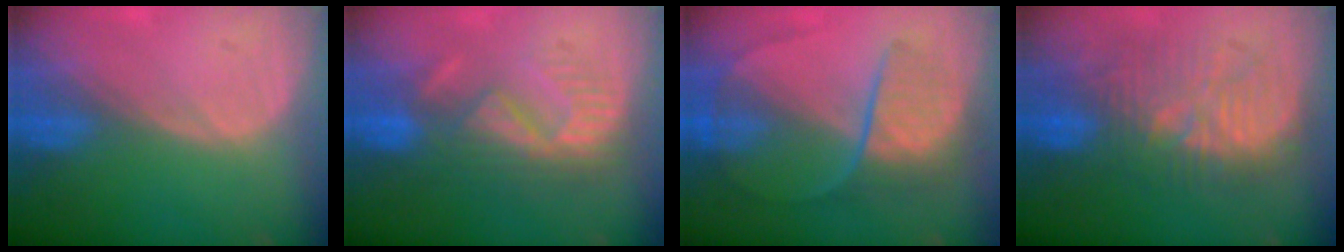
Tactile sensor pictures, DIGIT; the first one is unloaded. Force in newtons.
{"total": 8.6, "press": 8.1, "slide": 2.9}
{"total": 7.6, "press": 7.0, "slide": 2.9}
{"total": 10.7, "press": 10.6, "slide": 0.9}